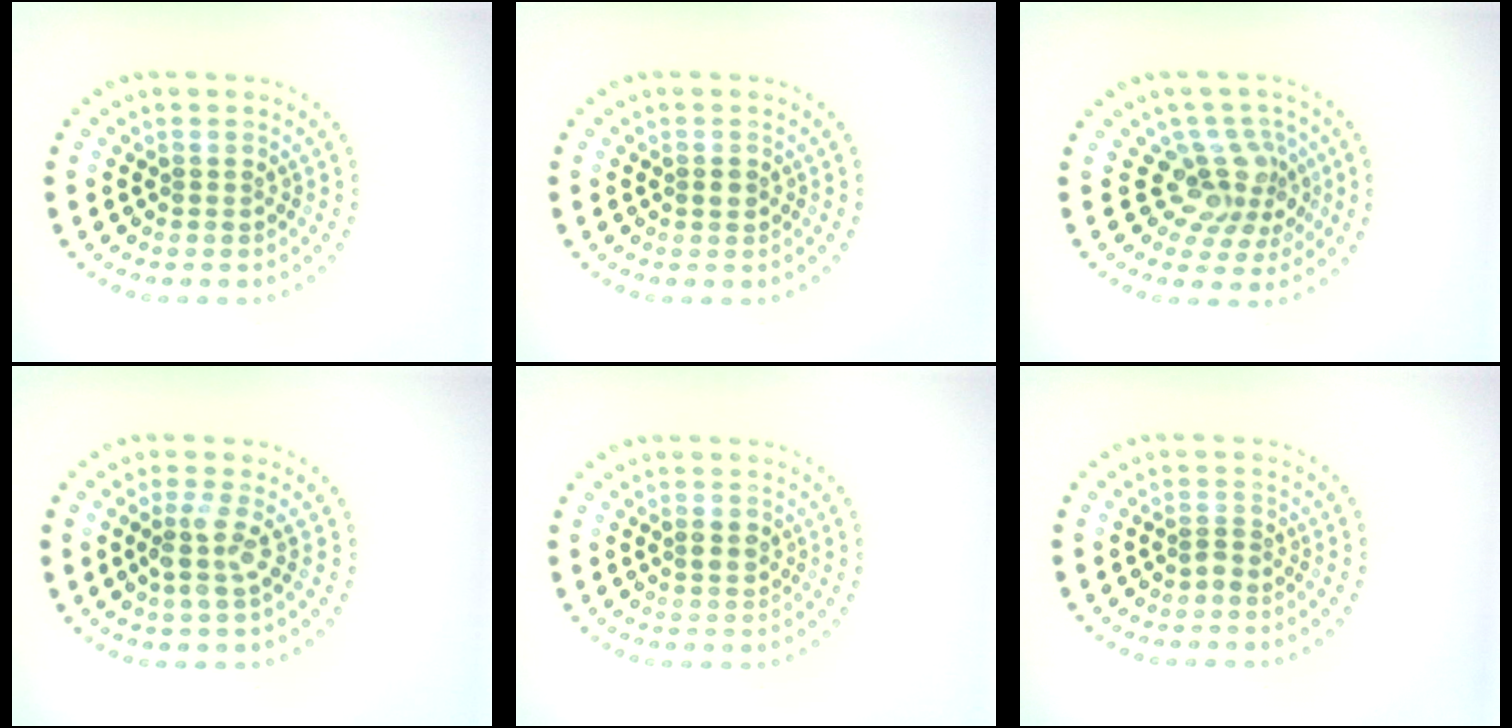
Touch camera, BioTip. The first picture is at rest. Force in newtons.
{"total": 1.0, "press": 1.0, "slide": 0.0}
{"total": 3.9, "press": 3.1, "slide": 2.4}
{"total": 2.4, "press": 1.8, "slide": 1.6}
{"total": 1.2, "press": 1.2, "slide": 0.2}
{"total": 0.9, "press": 0.5, "slide": 0.7}